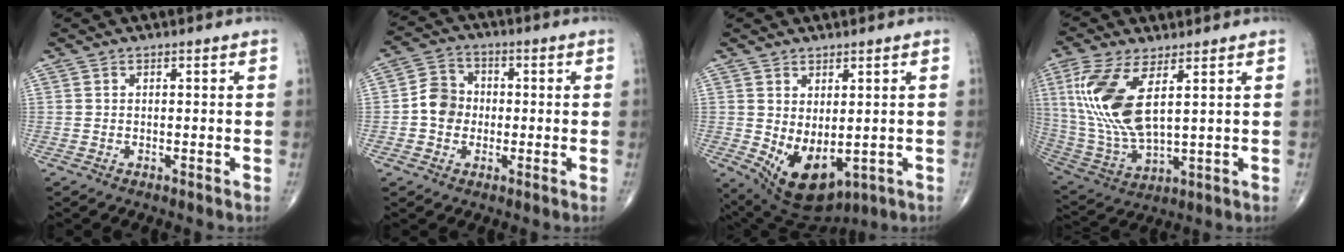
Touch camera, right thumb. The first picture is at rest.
{"total": 6.6, "force": [-0.7, 5.8, 3.1], "torque": [-0.034, 0.018, -0.024]}
{"total": 10.4, "force": [-1.2, 5.8, 8.5], "torque": [-0.130, -0.009, 0.011]}
{"total": 15.5, "force": [4.7, 6.3, 13.3], "torque": [-0.297, -0.019, 0.105]}